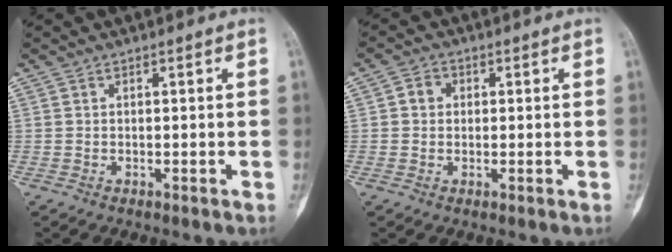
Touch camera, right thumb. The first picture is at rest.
{"total": 3.0, "force": [0.4, 2.7, 1.2], "torque": [-0.005, 0.007, 0.002]}